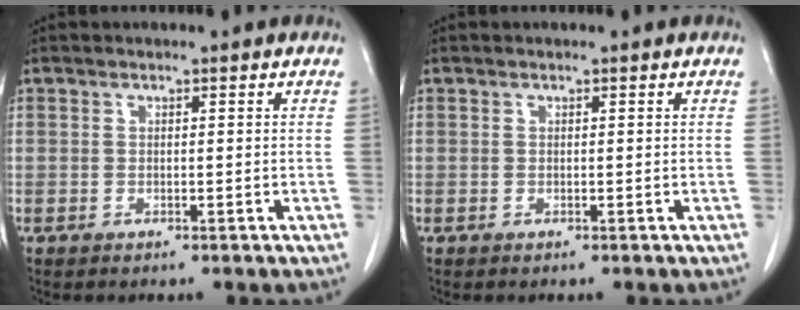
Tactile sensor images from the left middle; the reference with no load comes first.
{"total": 0.0}